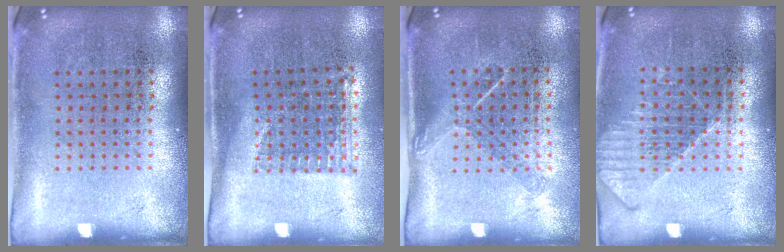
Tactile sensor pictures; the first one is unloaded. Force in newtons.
{"total": 1.0, "press": 0.8, "slide": 0.6}
{"total": 1.2, "press": 0.9, "slide": 0.9}
{"total": 1.2, "press": 1.2, "slide": 0.3}